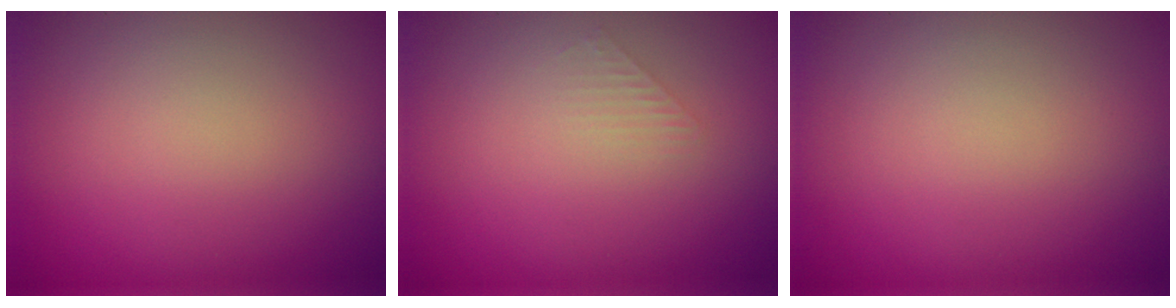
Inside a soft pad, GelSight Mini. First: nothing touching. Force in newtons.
{"total": 1.0, "press": 1.0, "slide": 0.1}
{"total": 0.0}